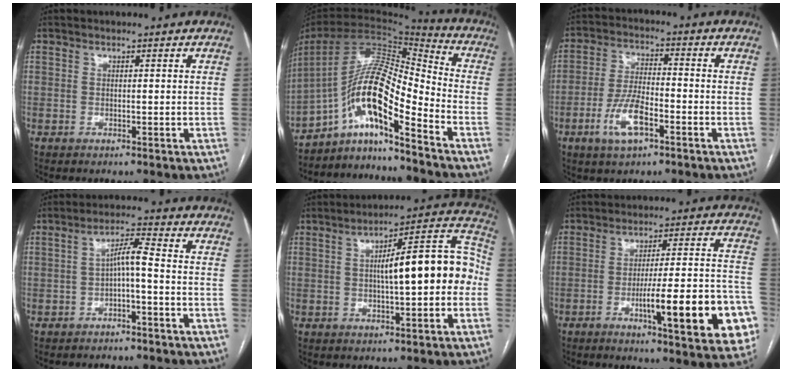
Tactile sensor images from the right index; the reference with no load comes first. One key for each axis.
{"total": 14.6, "fx": -8.0, "fy": 2.3, "fz": 11.9, "tx": -0.216, "ty": 0.026, "tz": -0.138}
{"total": 8.2, "fx": -3.8, "fy": 2.7, "fz": 6.7, "tx": -0.142, "ty": 0.000, "tz": -0.070}
{"total": 4.2, "fx": -1.0, "fy": 0.4, "fz": 4.1, "tx": -0.071, "ty": 0.019, "tz": -0.014}
{"total": 14.4, "fx": -0.1, "fy": 3.2, "fz": 14.1, "tx": -0.193, "ty": 0.048, "tz": 0.000}
{"total": 18.2, "fx": -6.3, "fy": 2.6, "fz": 16.9, "tx": -0.178, "ty": 0.015, "tz": -0.077}